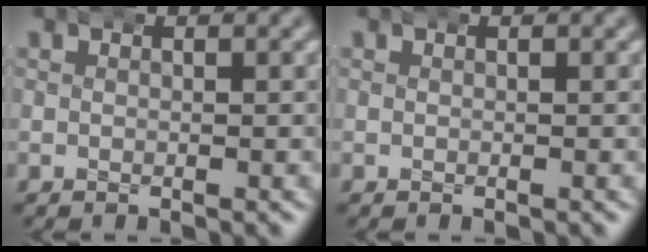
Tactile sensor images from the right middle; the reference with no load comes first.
{"total": 0.0}